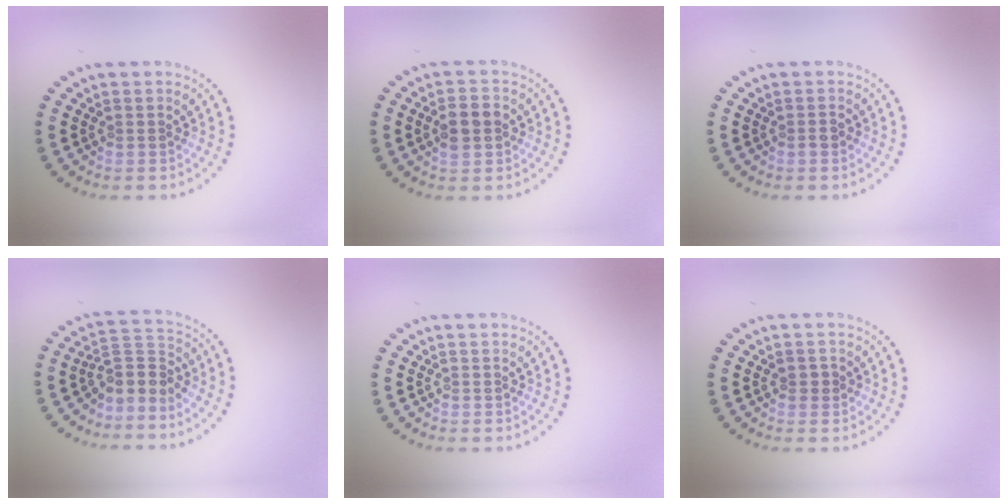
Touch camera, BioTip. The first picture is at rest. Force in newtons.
{"total": 3.3, "press": 3.3, "slide": 0.2}
{"total": 0.8, "press": 0.7, "slide": 0.3}
{"total": 3.0, "press": 2.1, "slide": 2.1}
{"total": 0.0}
{"total": 1.1, "press": 1.1, "slide": 0.2}